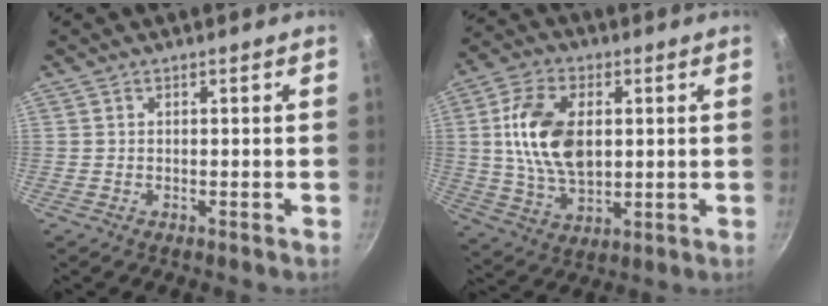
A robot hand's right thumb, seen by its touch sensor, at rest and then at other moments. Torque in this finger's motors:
{"motor_torque": [1.71, 1.69, 1.77, 0.21, 0.46]}